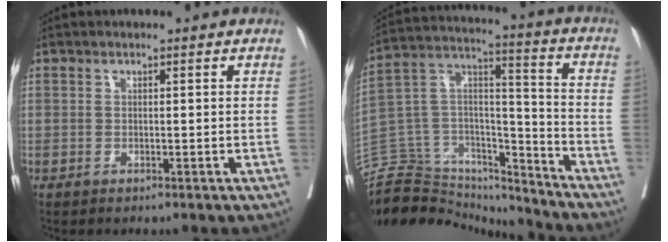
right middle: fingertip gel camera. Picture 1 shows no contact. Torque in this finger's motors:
{"motor_torque": [0.47, -1.67, 0.43, 0.07]}